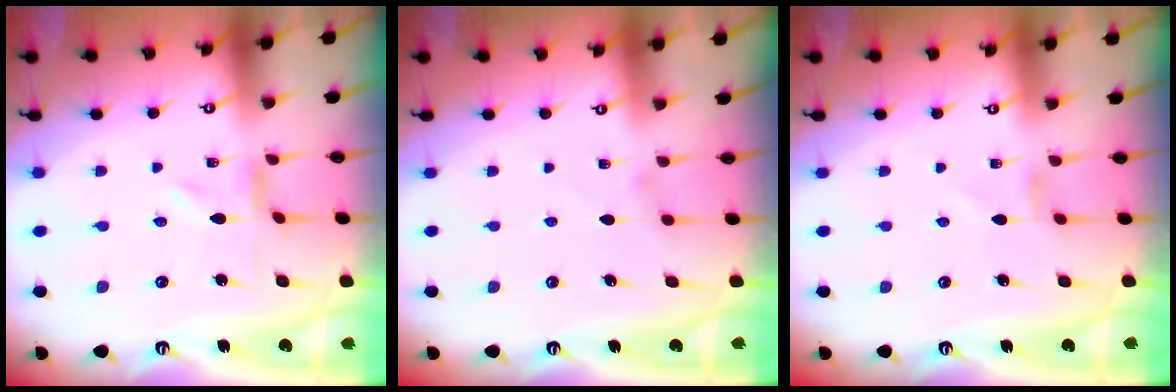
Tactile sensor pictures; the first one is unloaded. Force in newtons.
{"total": 1.6, "press": 1.5, "slide": 0.4}
{"total": 1.2, "press": 1.1, "slide": 0.4}